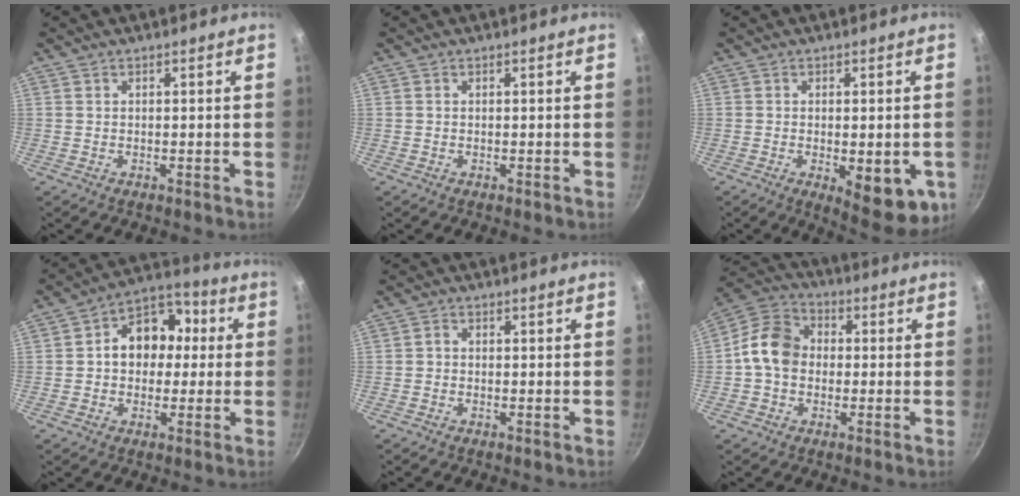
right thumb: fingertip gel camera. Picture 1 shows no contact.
{"total": 0.0}
{"total": 12.0, "force": [-3.2, 4.7, 10.6], "torque": [-0.113, -0.008, -0.032]}
{"total": 12.3, "force": [1.0, 9.6, 7.6], "torque": [-0.060, 0.033, -0.002]}
{"total": 1.1, "force": [-0.4, 0.9, 0.6], "torque": [-0.010, 0.006, -0.009]}
{"total": 10.2, "force": [-0.5, 8.2, 6.1], "torque": [-0.080, 0.026, -0.033]}